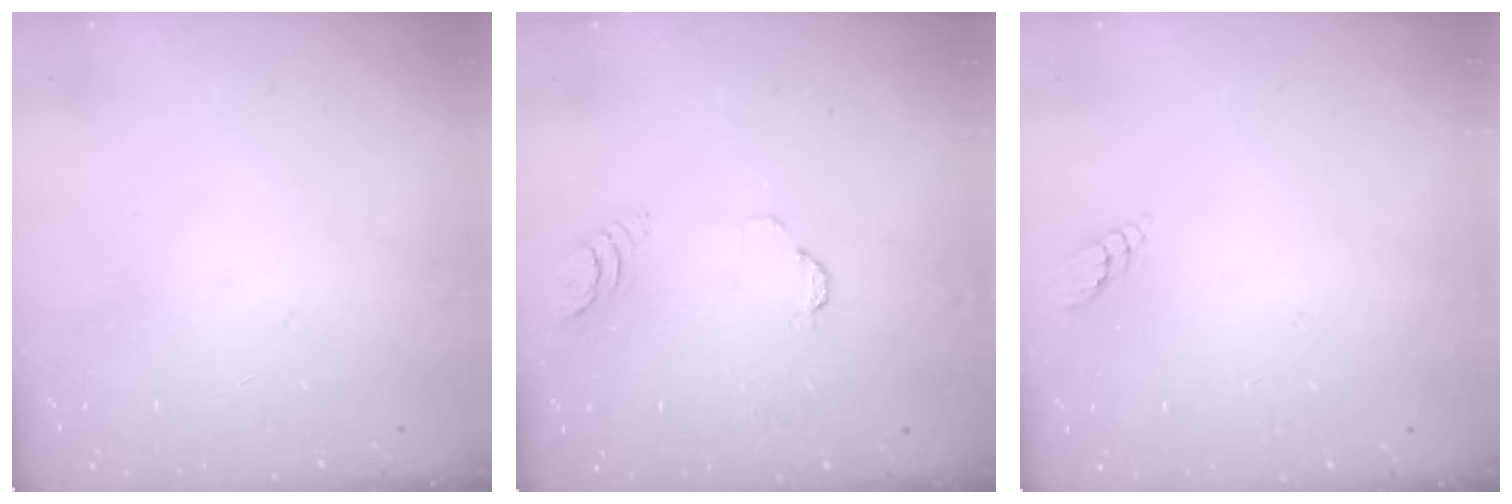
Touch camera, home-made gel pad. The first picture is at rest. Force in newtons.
{"total": 3.3, "press": 3.3, "slide": 0.2}
{"total": 2.9, "press": 2.9, "slide": 0.3}